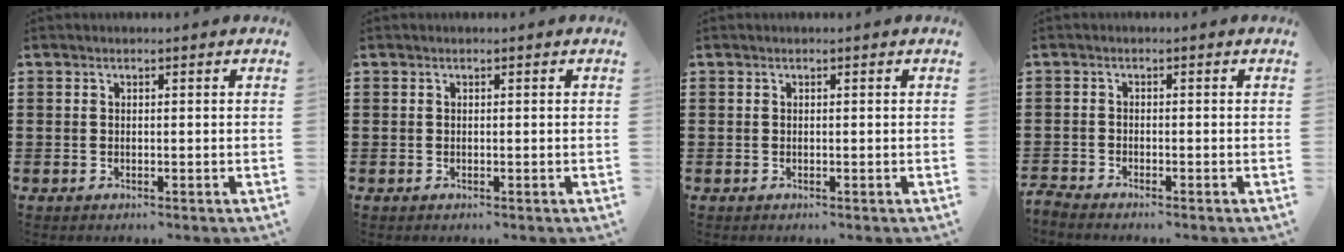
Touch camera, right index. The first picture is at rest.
{"total": 0.0}
{"total": 0.0}
{"total": 1.5, "force": [-1.5, 0.0, -0.1], "torque": [-0.002, 0.002, -0.033]}